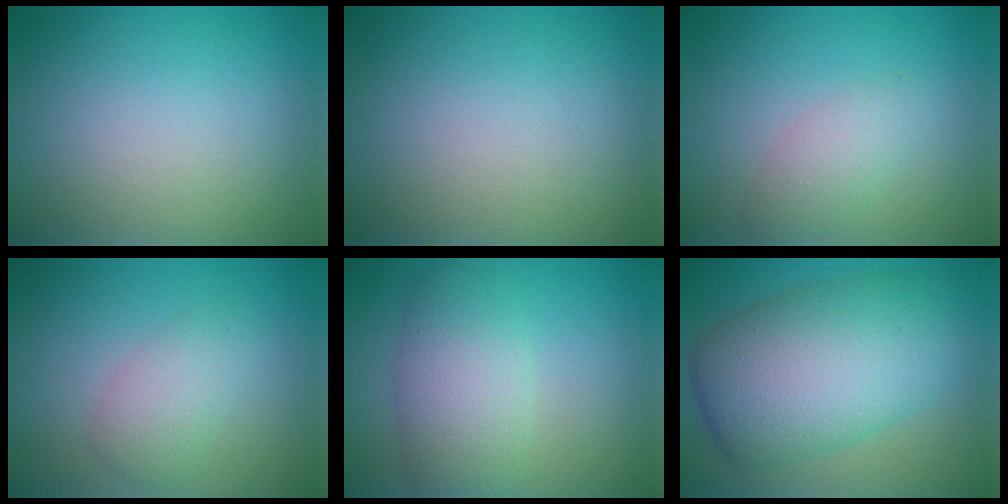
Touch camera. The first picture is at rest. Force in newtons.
{"total": 0.0}
{"total": 2.2, "press": 2.2, "slide": 0.1}
{"total": 2.5, "press": 2.5, "slide": 0.1}
{"total": 5.2, "press": 5.2, "slide": 0.1}
{"total": 10.8, "press": 10.8, "slide": 0.4}